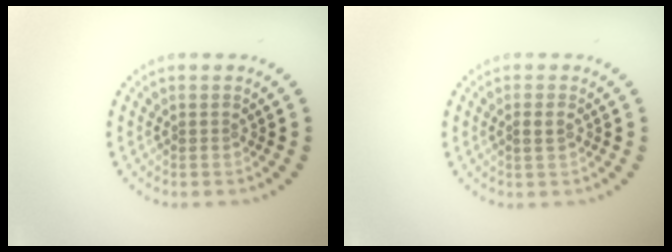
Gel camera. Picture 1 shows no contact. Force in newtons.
{"total": 1.2, "press": 1.1, "slide": 0.4}